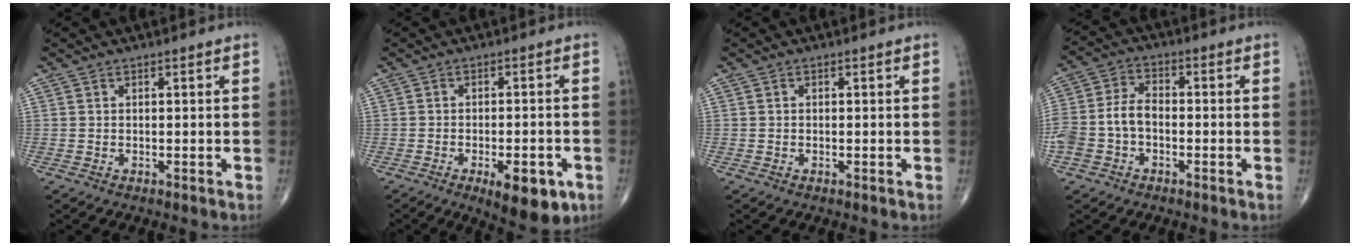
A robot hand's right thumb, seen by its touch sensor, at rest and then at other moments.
{"total": 10.1, "force": [-4.5, 3.9, 8.1], "torque": [-0.098, 0.005, -0.056]}
{"total": 0.0}
{"total": 8.8, "force": [-2.2, 6.0, 6.2], "torque": [-0.134, 0.031, -0.047]}